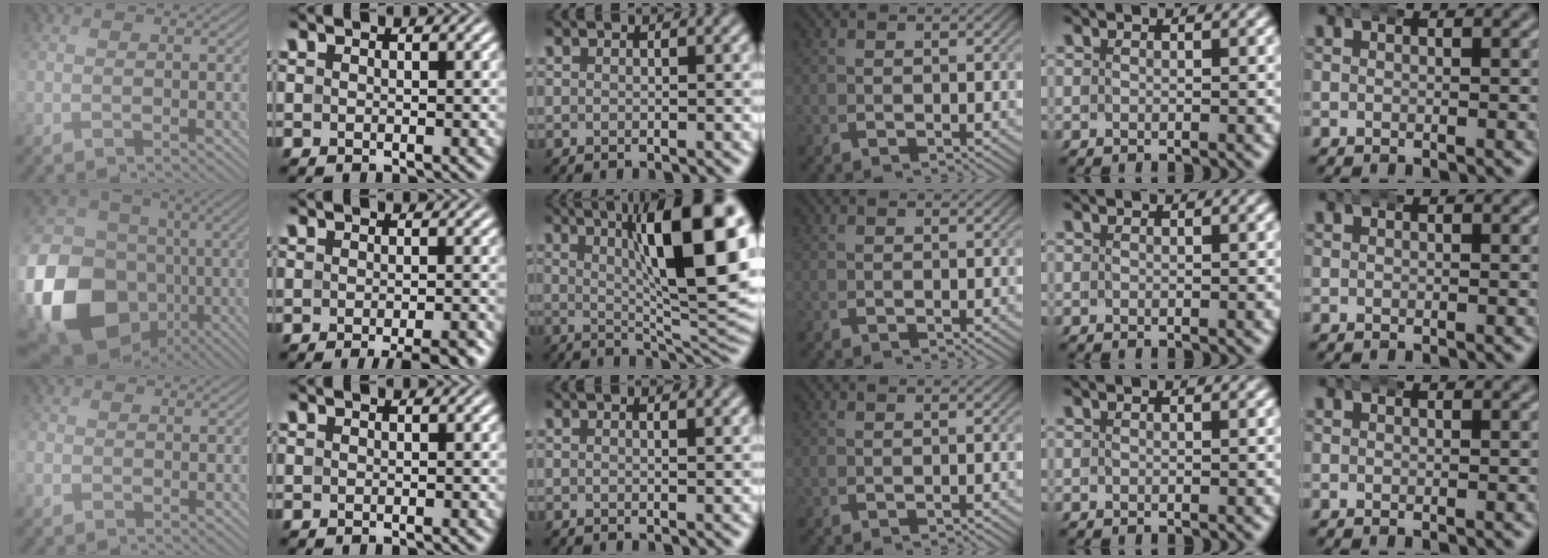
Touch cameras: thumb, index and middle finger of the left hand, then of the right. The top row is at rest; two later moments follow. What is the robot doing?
{"motion": "wrap", "object": "bandana"}